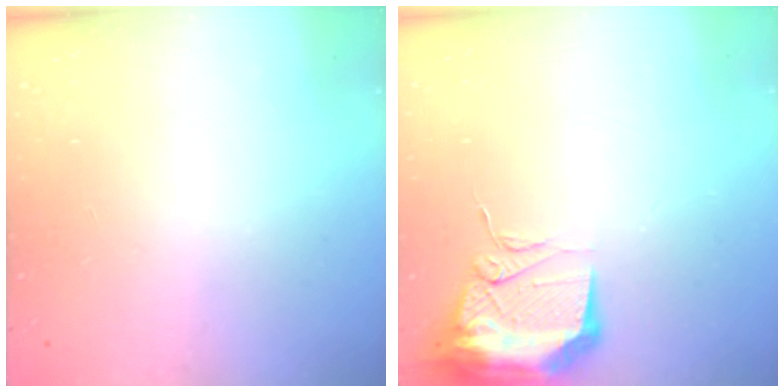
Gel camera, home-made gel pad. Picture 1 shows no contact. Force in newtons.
{"total": 13.6, "press": 13.3, "slide": 2.8}